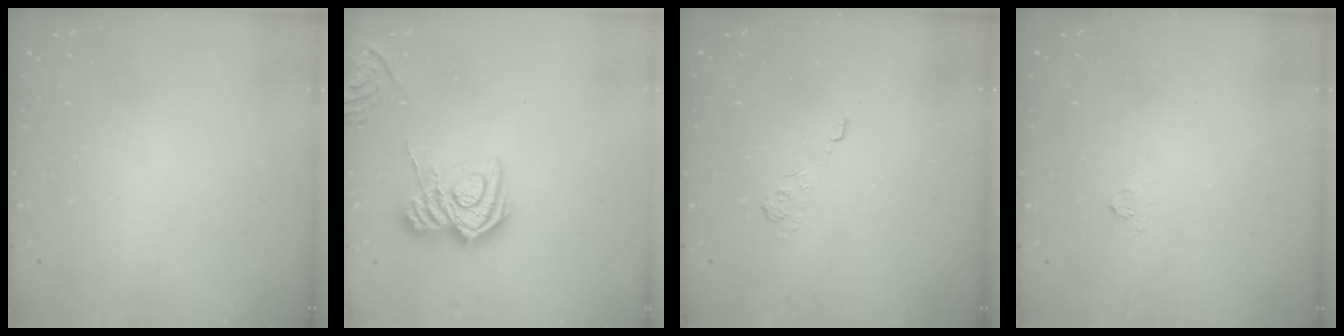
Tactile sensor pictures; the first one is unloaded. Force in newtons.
{"total": 11.6, "press": 11.6, "slide": 0.6}
{"total": 2.2, "press": 1.8, "slide": 1.3}
{"total": 2.7, "press": 2.5, "slide": 0.9}